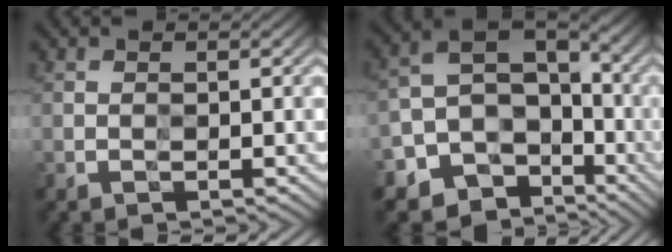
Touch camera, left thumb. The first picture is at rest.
{"total": 10.9, "force": [-5.9, 7.7, 4.9], "torque": [-0.094, -0.030, -0.098]}